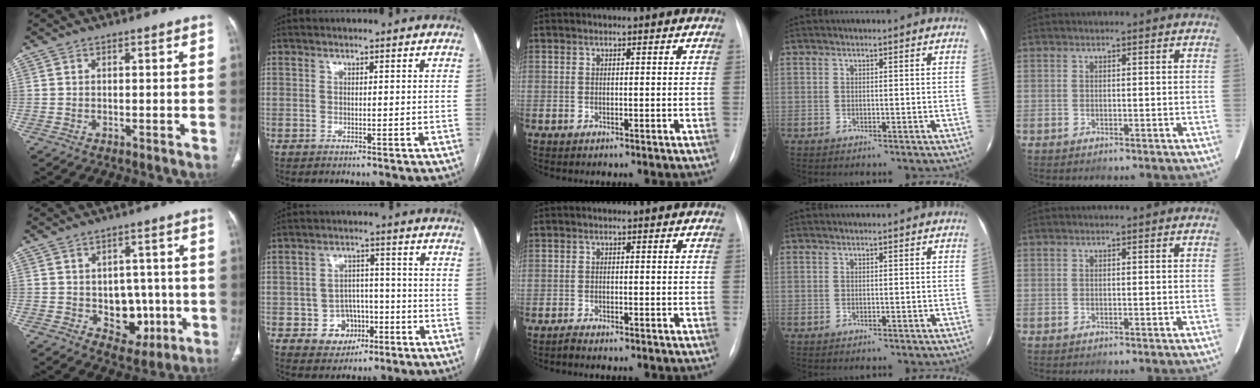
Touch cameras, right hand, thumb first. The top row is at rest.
{"thumb": {"total": 8.9, "force": [-1.7, 6.8, 5.5], "torque": [-0.027, 0.012, -0.009]}, "index": {"total": 6.3, "force": [-2.4, 5.6, 1.6], "torque": [-0.017, 0.016, -0.027]}, "middle": {"total": 1.4, "force": [-1.3, 0.2, 0.6], "torque": [-0.015, -0.002, -0.018]}}